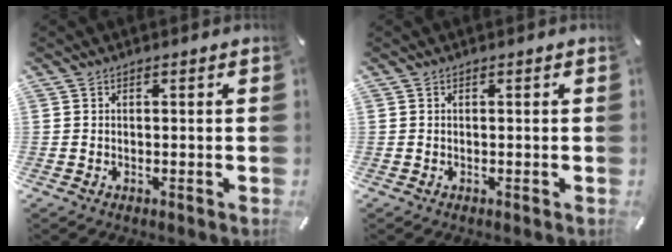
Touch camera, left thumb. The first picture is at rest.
{"total": 0.0}